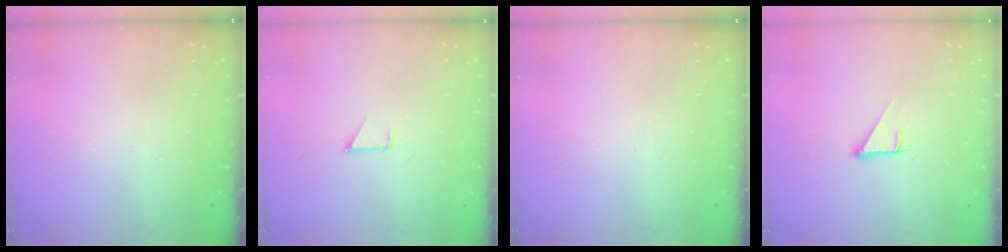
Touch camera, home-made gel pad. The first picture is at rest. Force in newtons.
{"total": 1.9, "press": 1.9, "slide": 0.0}
{"total": 0.0}
{"total": 2.9, "press": 2.9, "slide": 0.1}